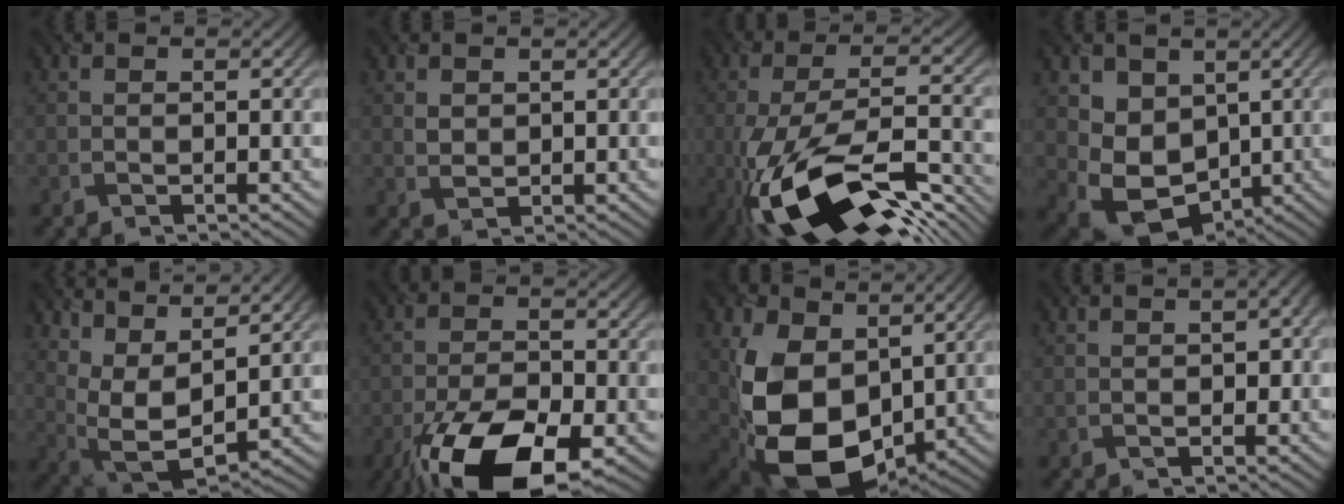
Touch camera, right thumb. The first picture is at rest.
{"total": 1.8, "force": [0.8, 1.4, 0.8], "torque": [-0.023, -0.003, 0.019]}
{"total": 17.4, "force": [-9.0, 6.3, 13.5], "torque": [-0.266, -0.022, -0.159]}
{"total": 7.7, "force": [0.7, 6.4, 4.1], "torque": [-0.103, -0.030, 0.014]}
{"total": 10.3, "force": [5.9, 4.1, 7.4], "torque": [-0.180, 0.006, 0.118]}
{"total": 14.9, "force": [-8.5, 6.3, 10.5], "torque": [-0.197, -0.026, -0.152]}
{"total": 14.1, "force": [0.4, 10.0, 10.0], "torque": [-0.233, -0.028, 0.014]}
{"total": 2.5, "force": [0.2, 1.5, 2.0], "torque": [-0.031, 0.001, 0.008]}